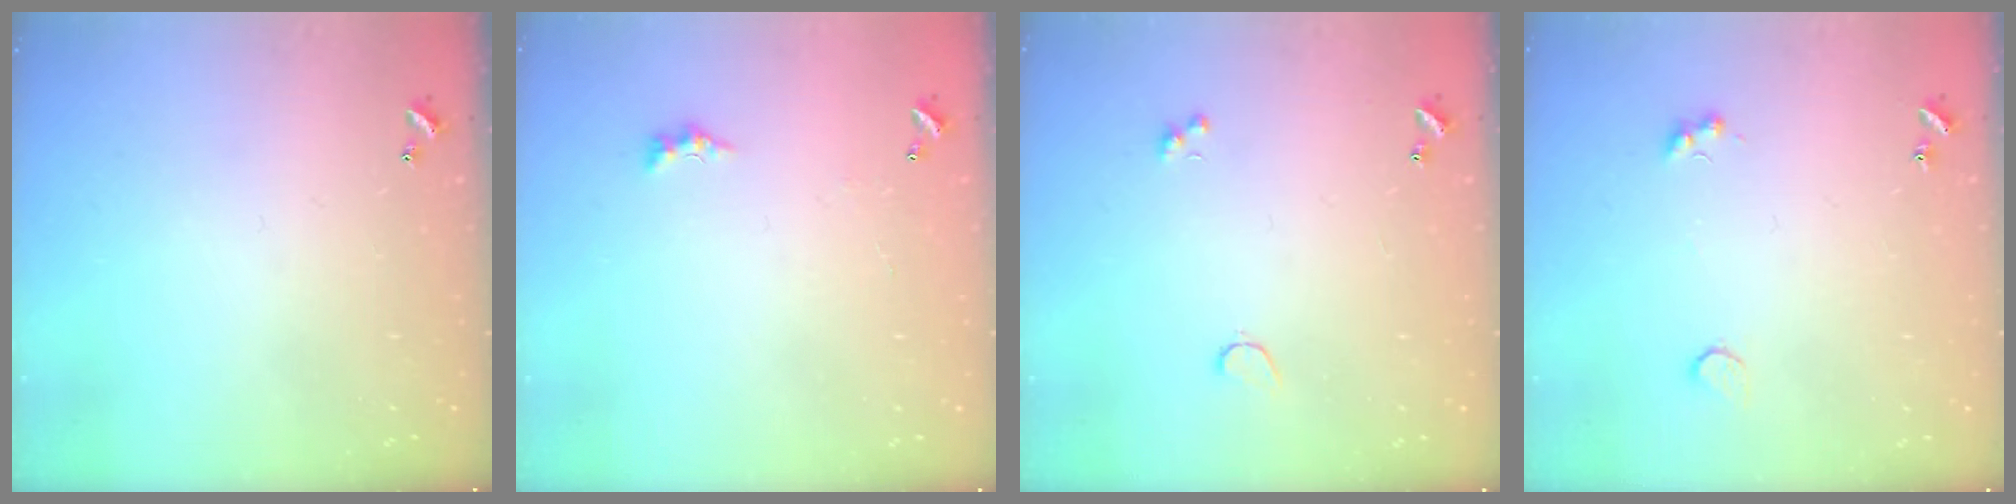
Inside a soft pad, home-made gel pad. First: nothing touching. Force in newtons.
{"total": 1.3, "press": 1.2, "slide": 0.5}
{"total": 1.0, "press": 0.9, "slide": 0.5}
{"total": 1.8, "press": 1.5, "slide": 1.0}